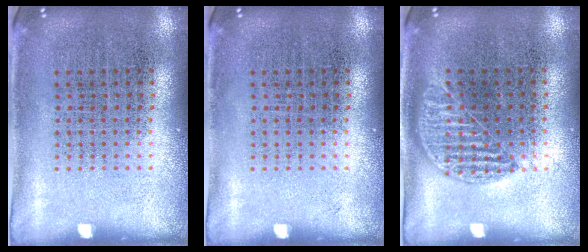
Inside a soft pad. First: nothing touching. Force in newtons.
{"total": 0.0}
{"total": 1.0, "press": 0.8, "slide": 0.4}